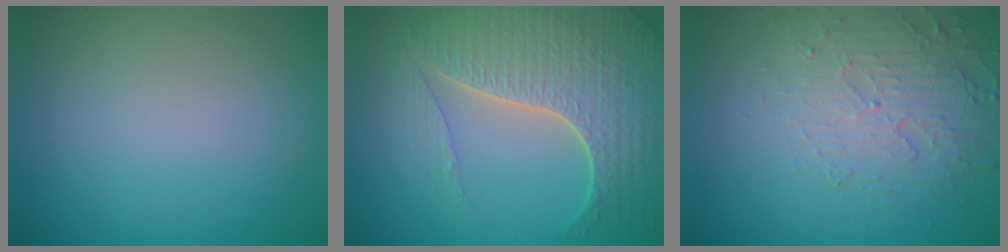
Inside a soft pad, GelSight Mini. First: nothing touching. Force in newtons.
{"total": 7.5, "press": 5.5, "slide": 5.2}
{"total": 5.0, "press": 3.4, "slide": 3.7}